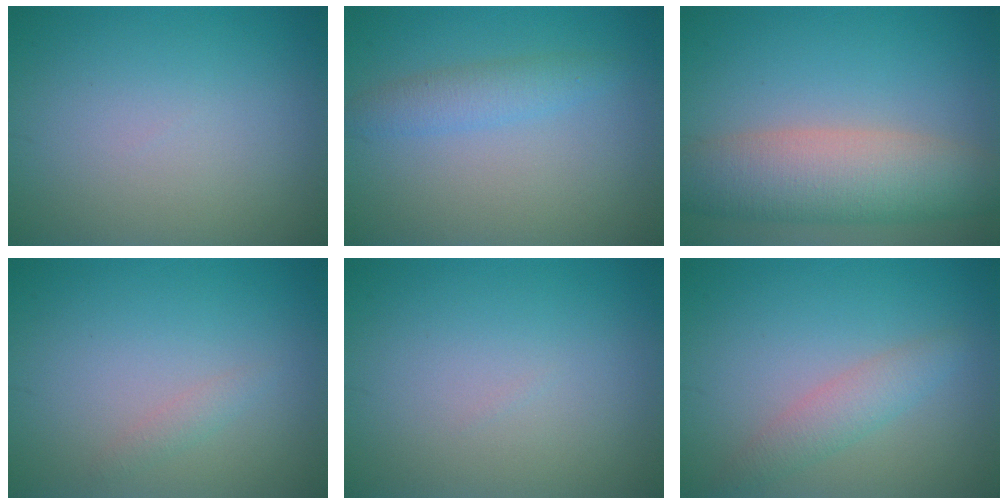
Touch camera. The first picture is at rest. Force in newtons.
{"total": 2.3, "press": 2.3, "slide": 0.1}
{"total": 7.5, "press": 7.5, "slide": 0.6}
{"total": 1.0, "press": 0.9, "slide": 0.1}
{"total": 0.0}
{"total": 2.3, "press": 2.3, "slide": 0.0}